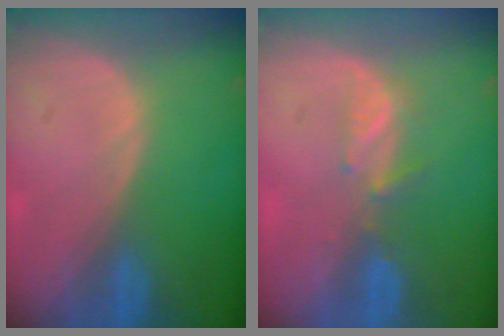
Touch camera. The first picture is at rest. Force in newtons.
{"total": 2.7, "press": 2.6, "slide": 0.8}